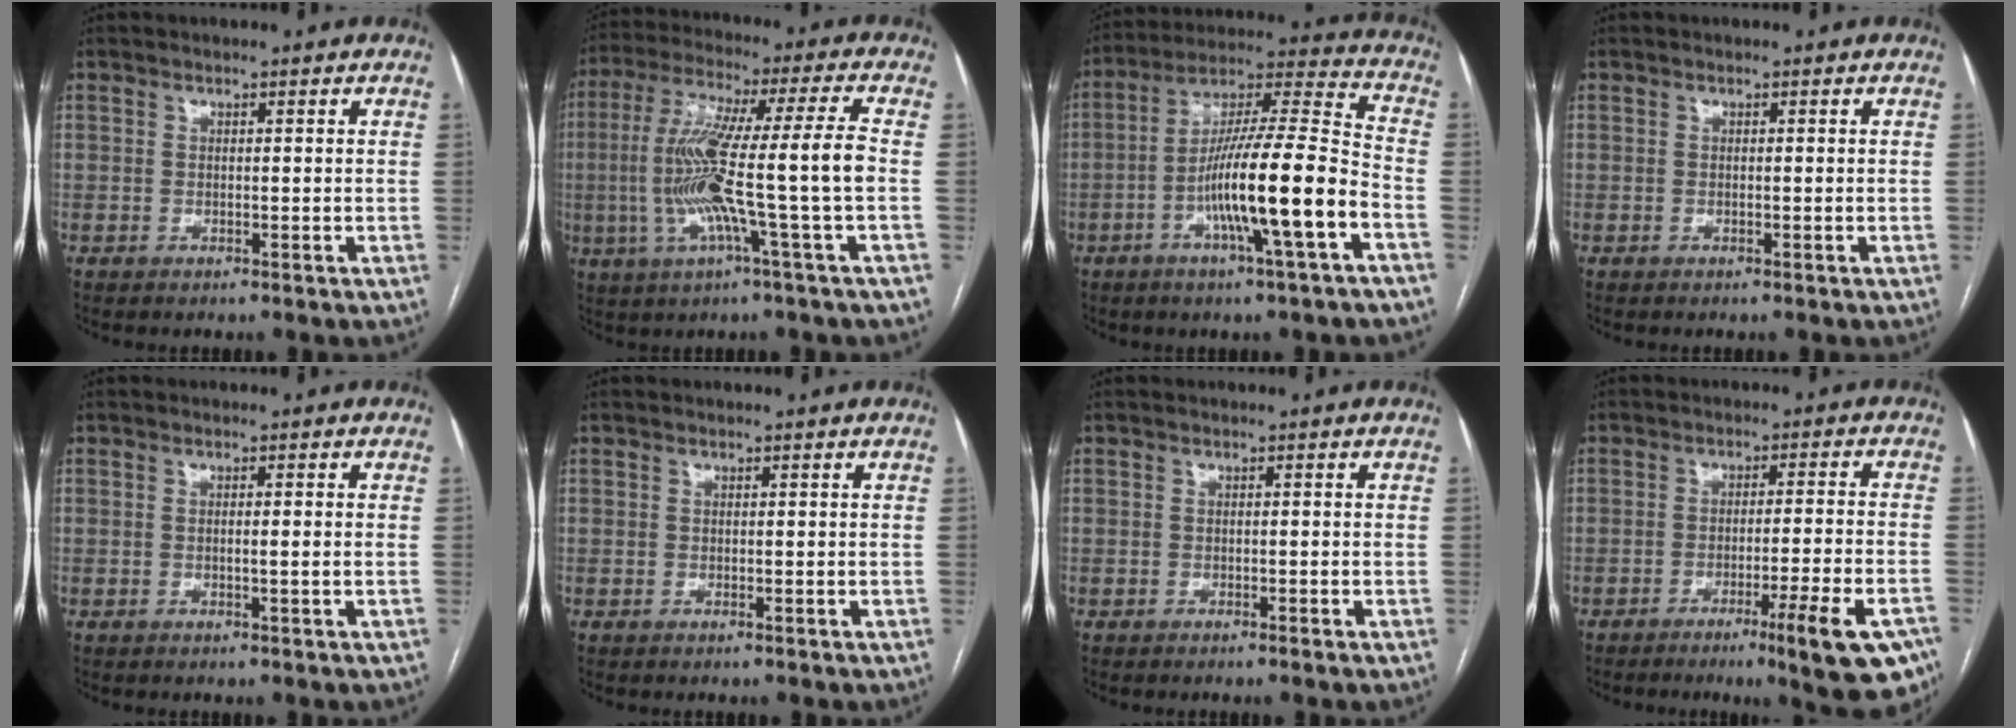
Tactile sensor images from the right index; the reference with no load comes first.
{"total": 14.7, "force": [-2.4, -1.0, 14.4], "torque": [-0.279, 0.012, -0.050]}
{"total": 16.5, "force": [-5.8, -0.1, 15.5], "torque": [-0.273, 0.004, -0.103]}
{"total": 0.0}
{"total": 1.3, "force": [-0.2, -0.3, 1.3], "torque": [-0.020, -0.001, -0.003]}
{"total": 0.0}
{"total": 0.6, "force": [-0.4, 0.0, 0.4], "torque": [-0.006, 0.001, -0.007]}
{"total": 13.0, "force": [-7.8, 0.7, 10.3], "torque": [-0.085, -0.002, -0.107]}